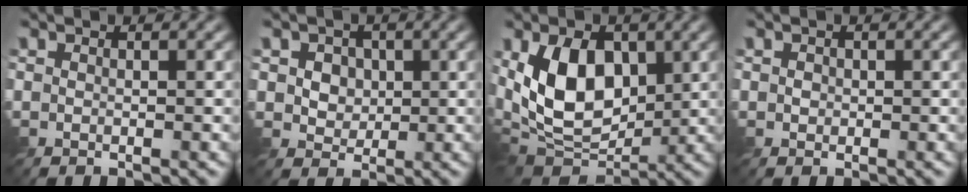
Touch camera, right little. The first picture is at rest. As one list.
[{"total": 3.6, "force": [0.9, 3.0, 1.7], "torque": [-0.038, 0.004, 0.014]}, {"total": 9.2, "force": [1.4, 5.6, 7.2], "torque": [-0.135, -0.009, 0.017]}, {"total": 0.8, "force": [0.1, 0.7, 0.3], "torque": [-0.005, -0.002, 0.001]}]